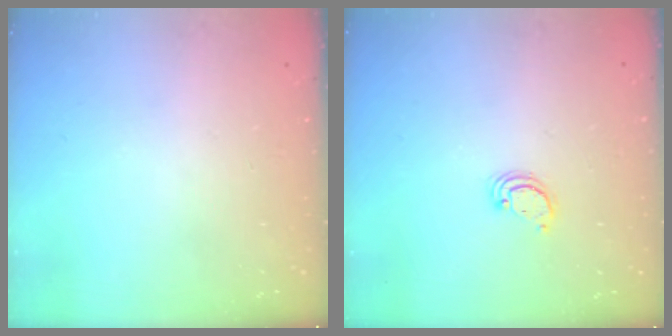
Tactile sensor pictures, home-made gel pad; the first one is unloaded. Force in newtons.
{"total": 2.6, "press": 2.6, "slide": 0.2}